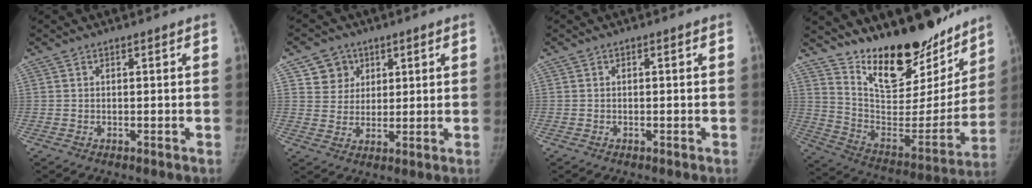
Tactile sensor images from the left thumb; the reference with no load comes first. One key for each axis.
{"total": 6.0, "fx": 2.7, "fy": 5.3, "fz": 0.3, "tx": 0.030, "ty": -0.013, "tz": 0.048}
{"total": 0.0}
{"total": 26.3, "fx": 20.5, "fy": 10.3, "fz": 12.9, "tx": -0.159, "ty": -0.120, "tz": 0.325}